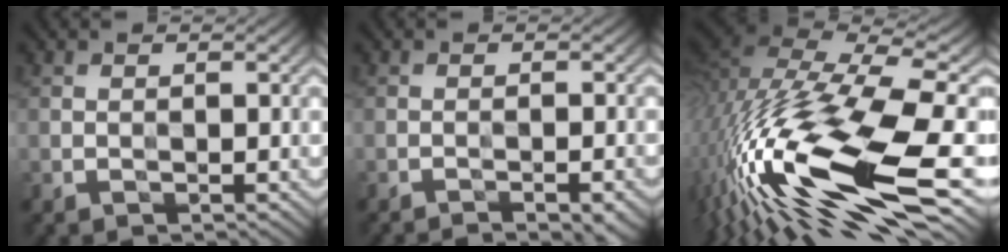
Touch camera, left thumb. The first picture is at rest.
{"total": 3.6, "force": [-2.8, 0.3, 2.3], "torque": [-0.039, 0.009, -0.047]}
{"total": 19.9, "force": [-6.9, 6.7, 17.4], "torque": [-0.352, -0.013, -0.127]}